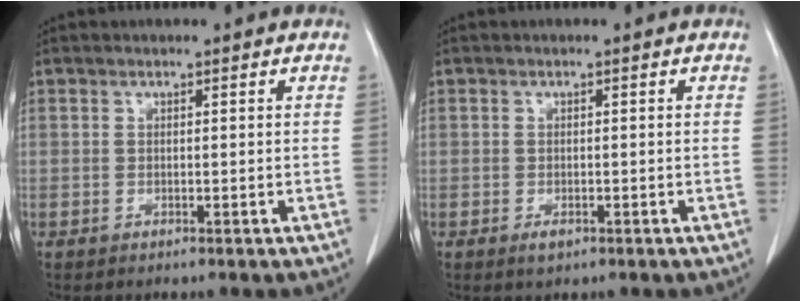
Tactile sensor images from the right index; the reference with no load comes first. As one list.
[{"total": 1.4, "force": [-0.8, 0.7, 0.9], "torque": [-0.013, 0.000, -0.007]}]